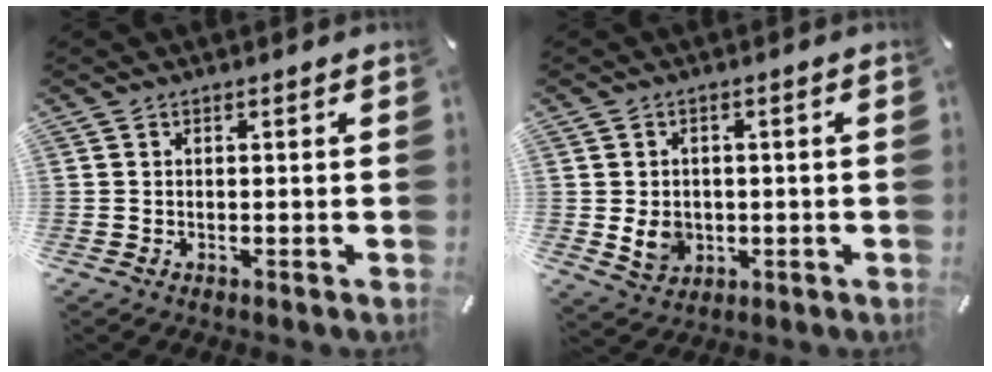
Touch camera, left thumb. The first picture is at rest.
{"total": 6.0, "force": [-0.6, 5.2, 2.9], "torque": [-0.059, -0.002, -0.012]}